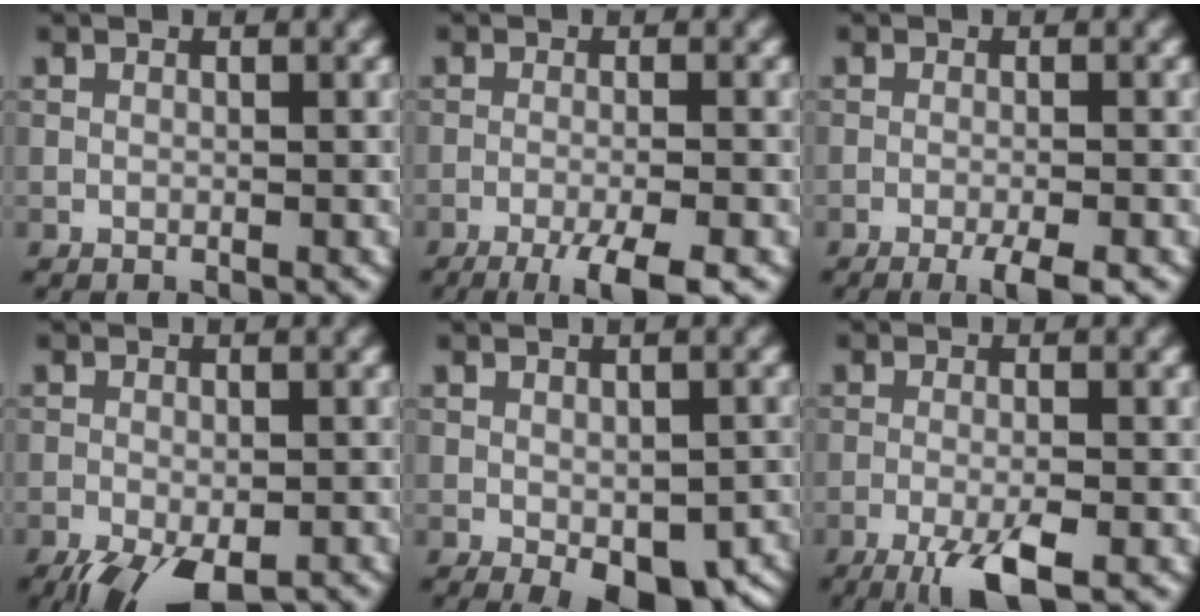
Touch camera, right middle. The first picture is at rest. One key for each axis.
{"total": 5.7, "fx": -3.6, "fy": 1.1, "fz": 4.3, "tx": -0.058, "ty": -0.002, "tz": -0.061}
{"total": 3.3, "fx": -2.0, "fy": 0.5, "fz": 2.6, "tx": -0.039, "ty": 0.000, "tz": -0.037}
{"total": 8.0, "fx": -5.4, "fy": 2.8, "fz": 5.1, "tx": -0.084, "ty": -0.031, "tz": -0.082}
{"total": 7.5, "fx": -3.5, "fy": 3.4, "fz": 5.7, "tx": -0.080, "ty": -0.027, "tz": -0.031}
{"total": 5.0, "fx": -2.8, "fy": 1.0, "fz": 4.0, "tx": -0.073, "ty": -0.002, "tz": -0.056}